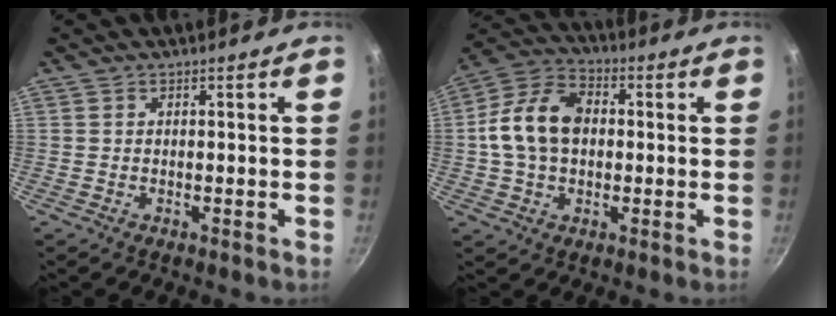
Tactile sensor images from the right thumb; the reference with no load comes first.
{"total": 13.2, "force": [0.6, 9.4, 9.3], "torque": [-0.151, 0.026, -0.006]}